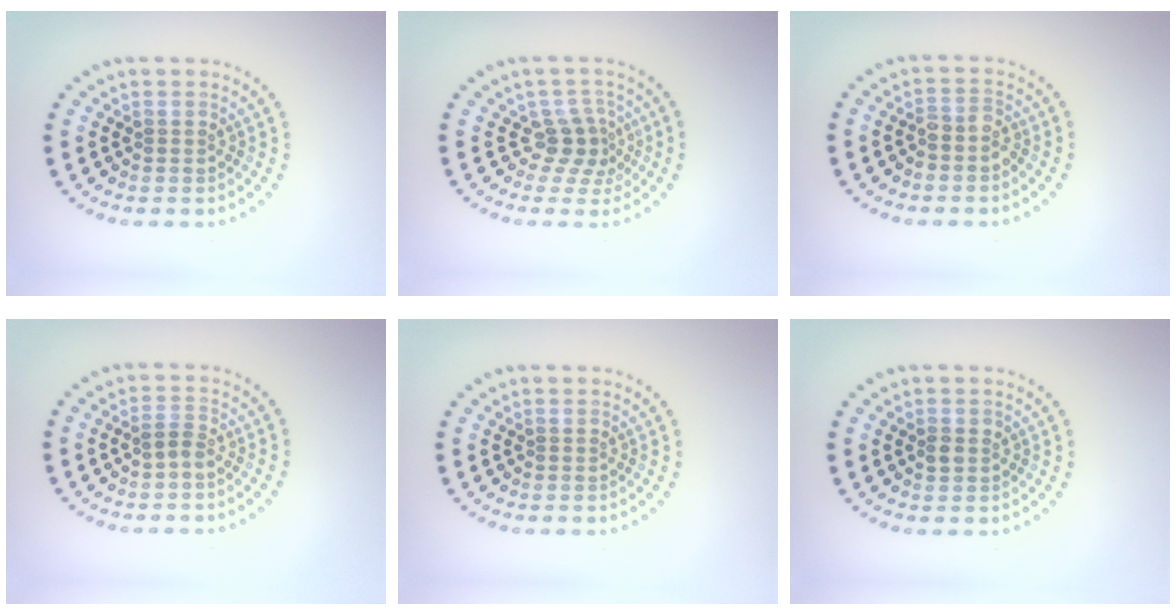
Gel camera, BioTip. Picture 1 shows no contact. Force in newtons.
{"total": 2.6, "press": 1.8, "slide": 1.8}
{"total": 1.7, "press": 1.4, "slide": 0.9}
{"total": 1.1, "press": 1.0, "slide": 0.5}
{"total": 0.0}
{"total": 1.1, "press": 1.1, "slide": 0.2}